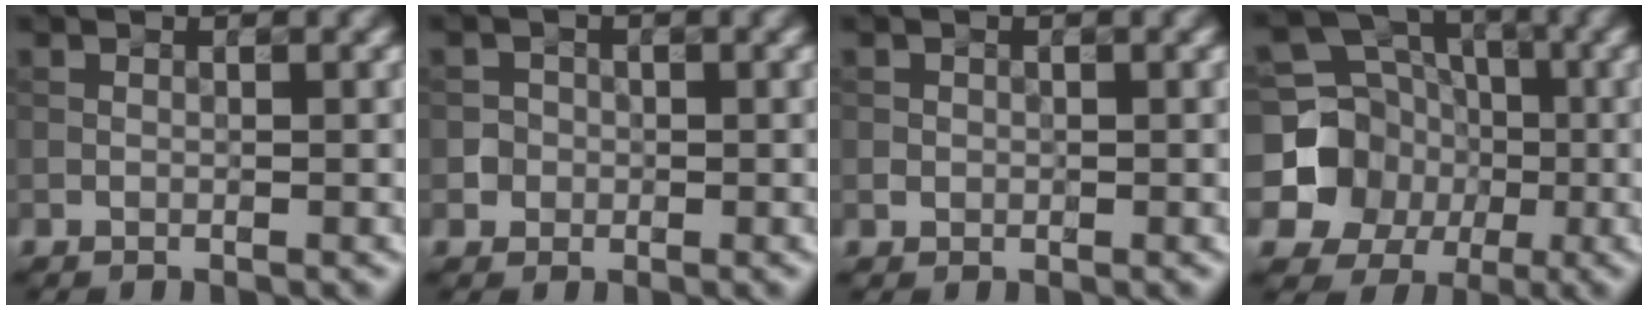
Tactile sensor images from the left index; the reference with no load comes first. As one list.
[{"total": 2.1, "force": [-0.6, 2.0, 0.2], "torque": [0.013, 0.011, -0.010]}, {"total": 0.5, "force": [0.0, 0.5, 0.1], "torque": [0.006, -0.001, 0.002]}, {"total": 11.9, "force": [-1.4, 11.2, 3.8], "torque": [-0.108, 0.014, -0.035]}]